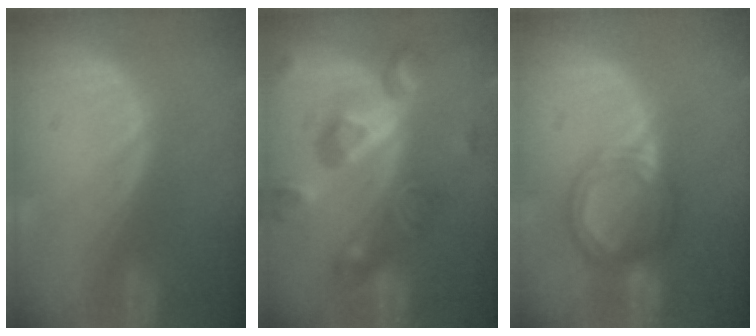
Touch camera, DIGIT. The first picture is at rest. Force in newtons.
{"total": 10.5, "press": 9.4, "slide": 4.7}
{"total": 6.2, "press": 5.7, "slide": 2.5}